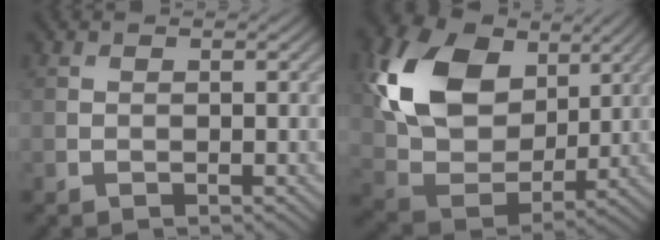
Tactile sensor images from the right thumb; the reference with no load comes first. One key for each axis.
{"total": 14.9, "fx": 5.2, "fy": 10.3, "fz": 9.4, "tx": -0.211, "ty": 0.009, "tz": 0.098}